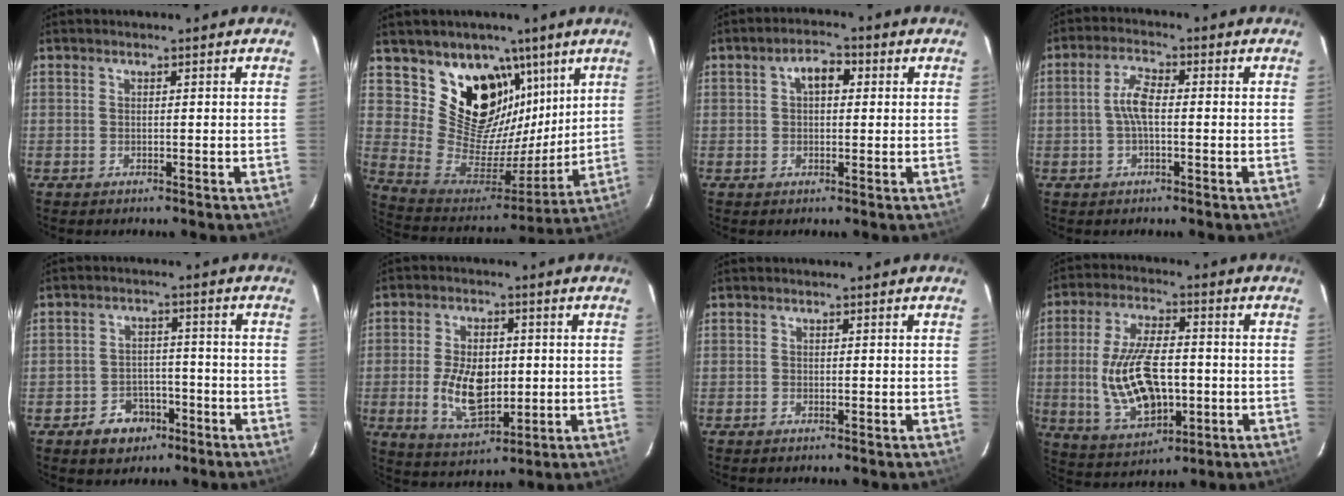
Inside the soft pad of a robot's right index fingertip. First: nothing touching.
{"total": 18.8, "force": [10.6, 13.4, 7.7], "torque": [-0.157, -0.012, 0.207]}
{"total": 4.3, "force": [1.0, 2.6, 3.3], "torque": [-0.055, 0.018, 0.018]}
{"total": 4.6, "force": [-0.5, 1.7, 4.2], "torque": [-0.090, 0.012, -0.010]}
{"total": 6.7, "force": [-3.9, 5.2, 1.8], "torque": [-0.050, 0.020, -0.043]}
{"total": 10.8, "force": [-1.0, 6.2, 8.8], "torque": [-0.173, -0.004, -0.008]}
{"total": 0.0}
{"total": 15.4, "force": [-1.7, 7.6, 13.3], "torque": [-0.269, -0.004, -0.015]}